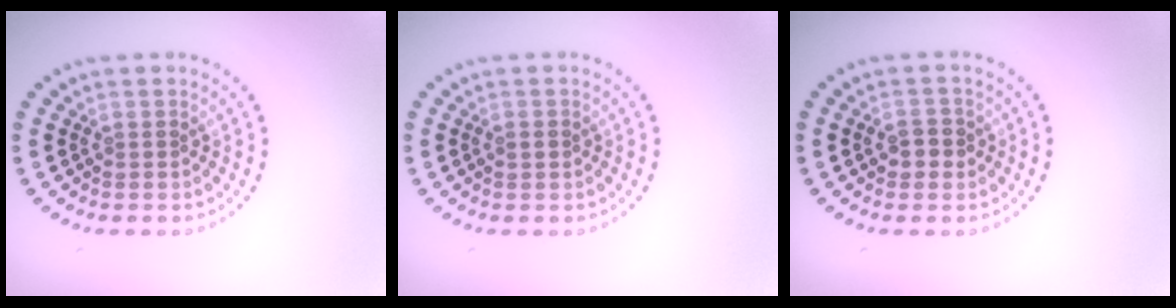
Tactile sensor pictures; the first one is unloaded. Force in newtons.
{"total": 0.9, "press": 0.9, "slide": 0.1}
{"total": 1.9, "press": 1.8, "slide": 0.4}